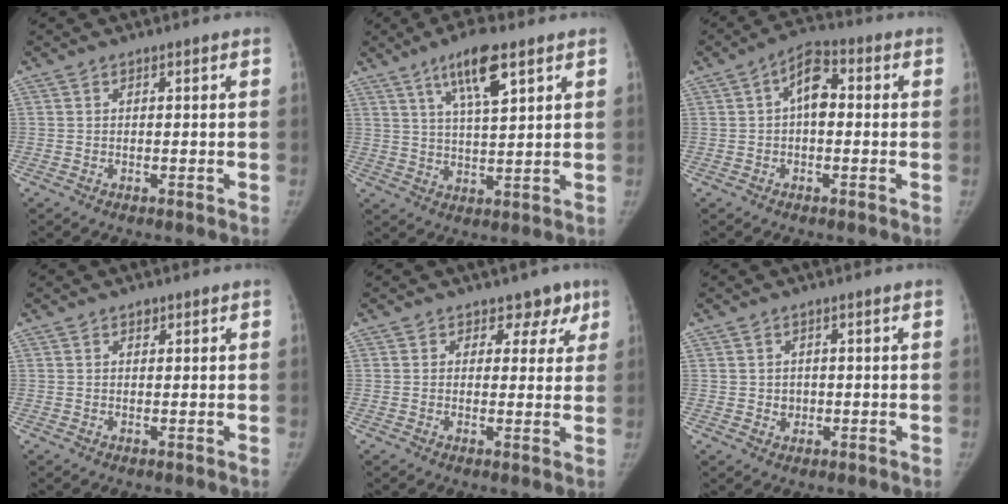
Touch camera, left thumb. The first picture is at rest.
{"total": 9.3, "force": [5.2, 2.2, 7.3], "torque": [-0.123, -0.025, 0.094]}
{"total": 6.6, "force": [0.4, 3.9, 5.2], "torque": [-0.070, 0.021, -0.008]}
{"total": 0.9, "force": [0.6, 0.6, 0.3], "torque": [0.000, -0.003, 0.007]}
{"total": 5.2, "force": [3.1, 4.1, 0.7], "torque": [0.032, -0.011, 0.023]}
{"total": 2.0, "force": [-0.1, 1.9, 0.7], "torque": [0.000, 0.002, 0.001]}